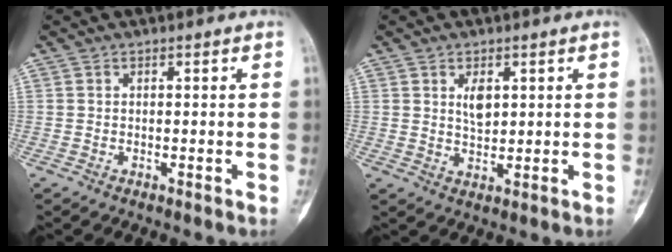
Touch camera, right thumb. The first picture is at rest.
{"total": 3.9, "force": [1.3, 2.1, 2.9], "torque": [-0.041, -0.012, 0.026]}